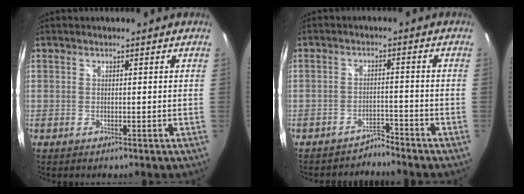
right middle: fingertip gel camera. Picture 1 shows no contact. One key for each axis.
{"total": 3.2, "fx": -3.1, "fy": 0.2, "fz": -0.5, "tx": 0.006, "ty": 0.005, "tz": -0.053}